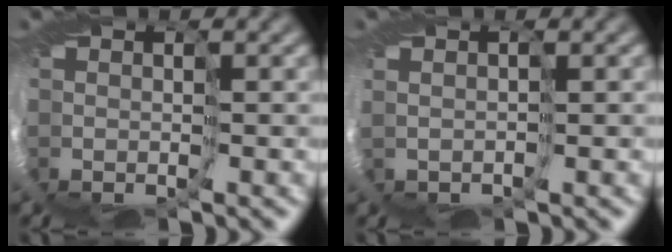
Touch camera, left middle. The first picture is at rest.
{"total": 0.9, "force": [0.4, 0.4, 0.7], "torque": [-0.008, 0.012, 0.004]}